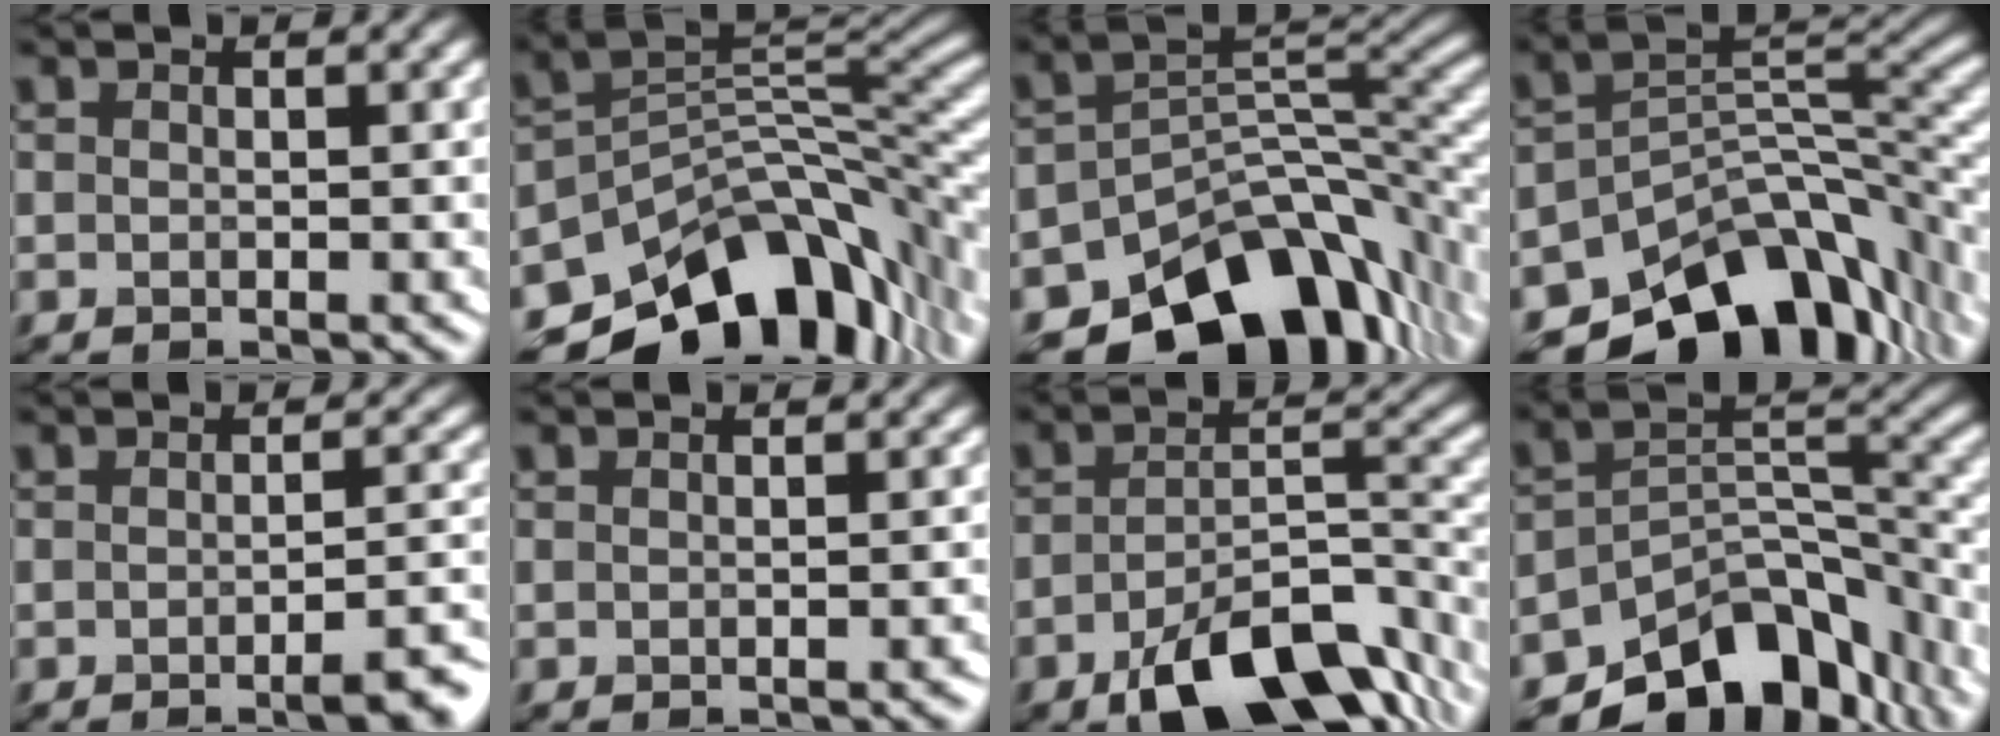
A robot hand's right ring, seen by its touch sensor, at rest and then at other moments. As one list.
[{"total": 12.9, "force": [-7.2, 7.3, 7.8], "torque": [-0.127, 0.000, -0.119]}, {"total": 13.0, "force": [-7.9, 7.6, 7.0], "torque": [-0.109, -0.010, -0.132]}, {"total": 13.3, "force": [-8.5, 7.4, 7.1], "torque": [-0.119, -0.009, -0.136]}, {"total": 3.6, "force": [-2.2, 0.7, 2.8], "torque": [-0.035, 0.005, -0.034]}, {"total": 0.6, "force": [-0.5, 0.1, 0.2], "torque": [-0.004, 0.000, -0.004]}, {"total": 10.7, "force": [-6.3, 4.8, 7.3], "torque": [-0.117, -0.010, -0.099]}, {"total": 10.7, "force": [-7.3, 5.8, 5.2], "torque": [-0.069, -0.005, -0.127]}]